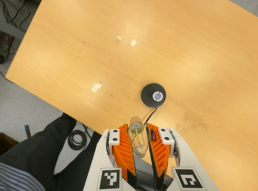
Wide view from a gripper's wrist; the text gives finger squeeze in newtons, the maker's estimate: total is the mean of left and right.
{"total": 21.5, "left": 24.7, "right": 18.3}